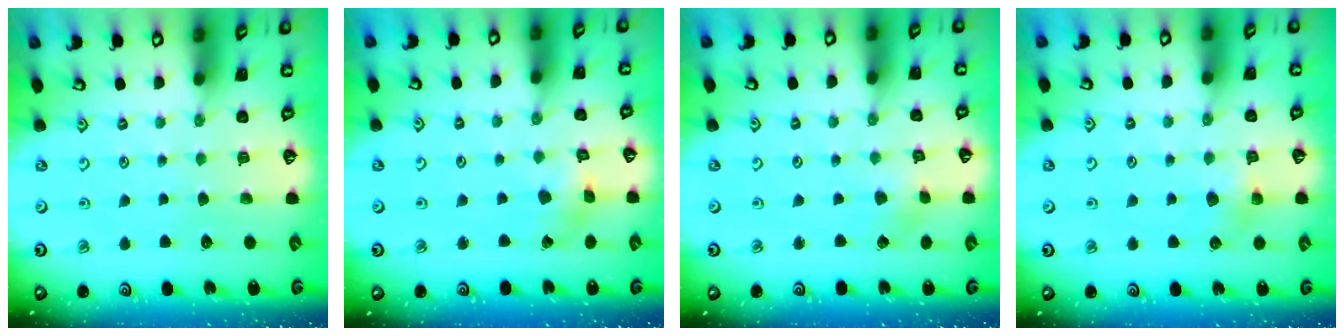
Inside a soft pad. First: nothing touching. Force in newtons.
{"total": 2.8, "press": 2.8, "slide": 0.5}
{"total": 1.7, "press": 1.6, "slide": 0.2}
{"total": 5.7, "press": 5.7, "slide": 0.8}